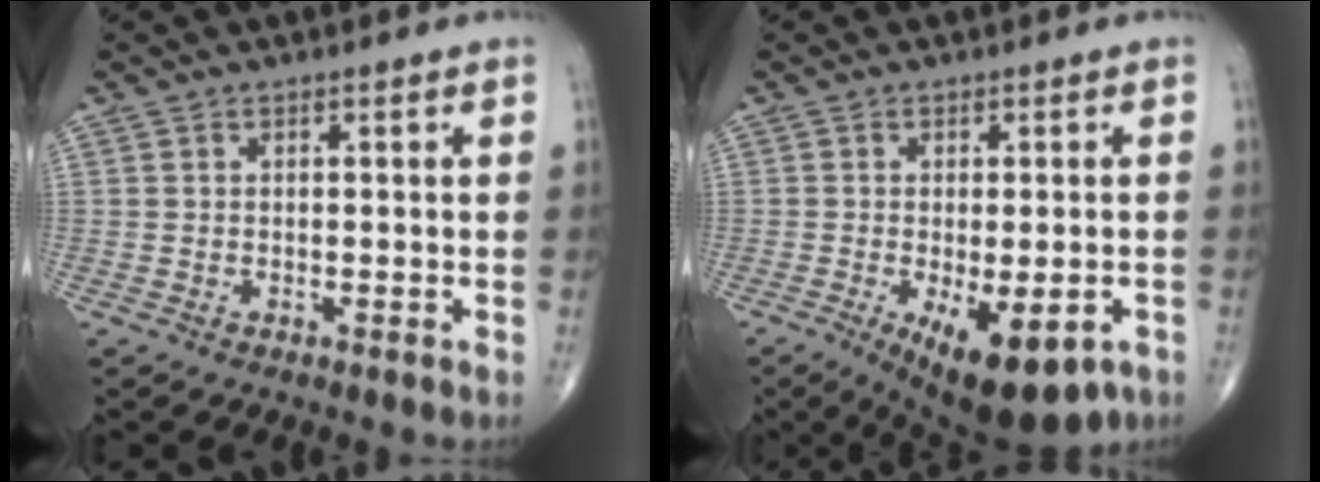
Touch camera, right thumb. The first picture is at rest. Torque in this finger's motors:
{"motor_torque": [-0.17, 0.44, 0.13, -0.15, 0.11]}